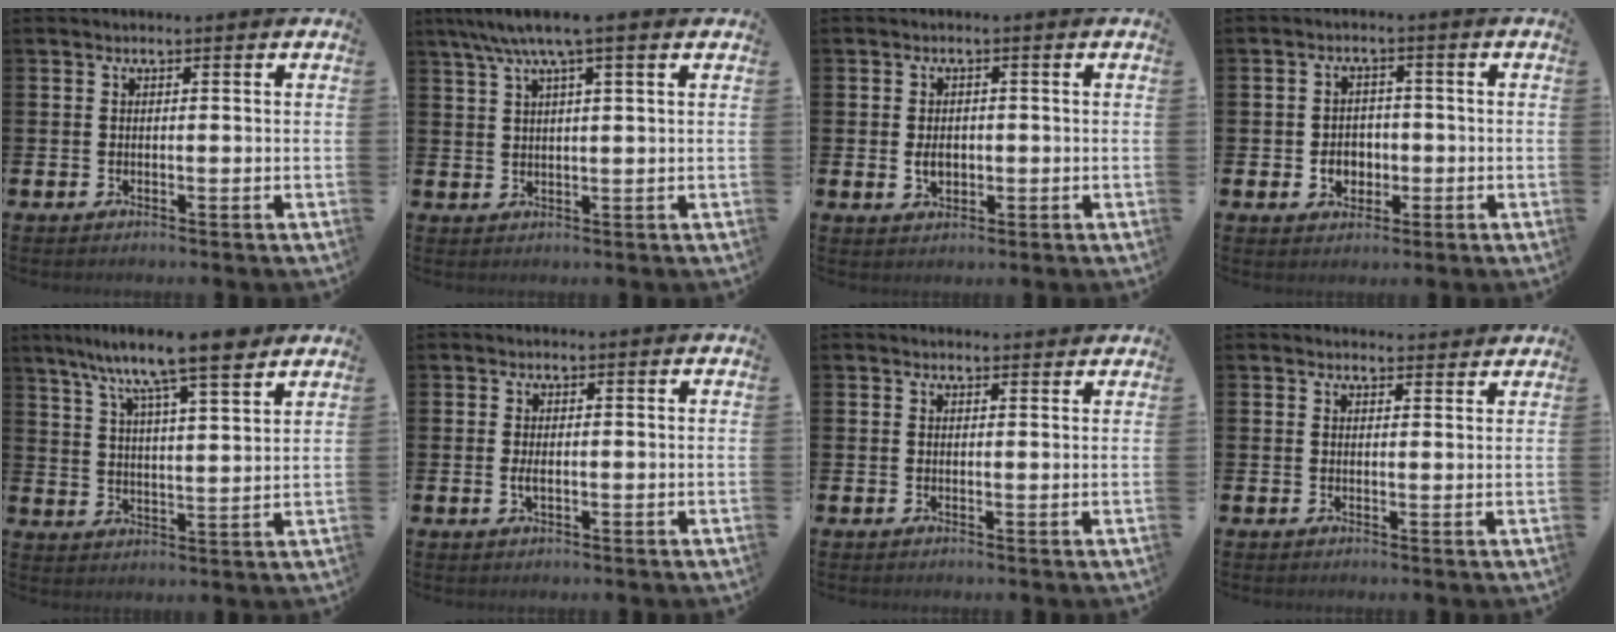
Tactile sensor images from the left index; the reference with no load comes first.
{"total": 5.4, "force": [3.8, 0.7, 3.8], "torque": [-0.079, -0.004, 0.066]}
{"total": 2.5, "force": [-0.1, 1.8, 1.7], "torque": [-0.018, 0.000, -0.008]}
{"total": 3.3, "force": [-0.8, 2.9, 1.5], "torque": [-0.013, -0.003, -0.025]}
{"total": 10.7, "force": [9.1, 0.9, 5.6], "torque": [-0.125, -0.046, 0.155]}
{"total": 1.4, "force": [-0.1, 0.5, 1.3], "torque": [-0.016, -0.003, -0.005]}
{"total": 1.1, "force": [1.1, 0.2, 0.1], "torque": [0.007, -0.004, 0.018]}
{"total": 1.9, "force": [1.8, 0.4, -0.1], "torque": [0.009, -0.010, 0.031]}